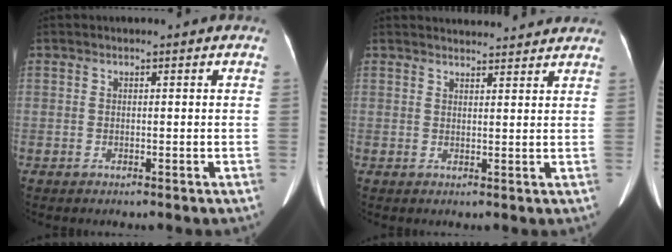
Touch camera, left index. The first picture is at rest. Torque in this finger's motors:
{"motor_torque": [-0.14, -0.15, -0.33, -0.07]}